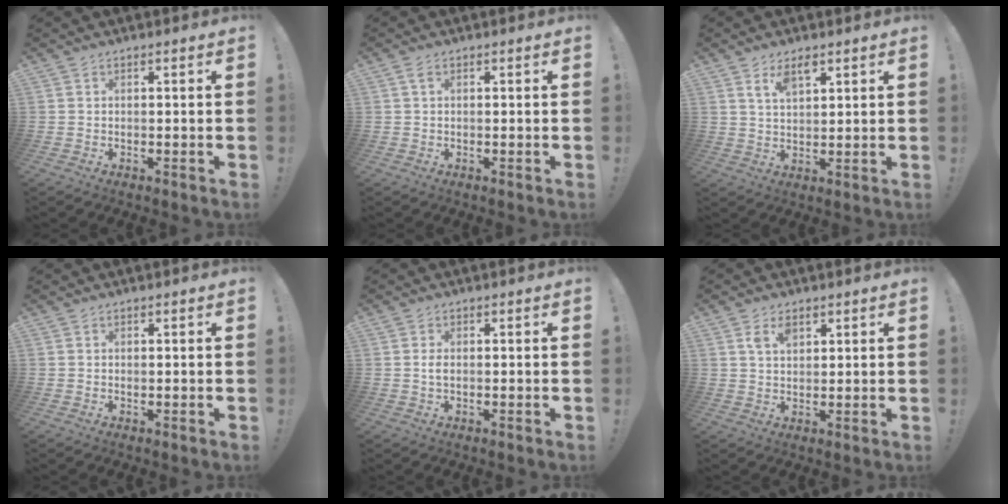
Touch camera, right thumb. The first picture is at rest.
{"total": 1.6, "force": [0.5, 0.7, 1.3], "torque": [-0.028, 0.004, 0.009]}
{"total": 5.2, "force": [3.5, 2.0, 3.2], "torque": [-0.056, -0.017, 0.061]}
{"total": 0.0}
{"total": 1.5, "force": [0.0, 0.8, 1.3], "torque": [-0.023, 0.003, -0.001]}
{"total": 4.7, "force": [2.9, 2.5, 2.7], "torque": [-0.044, -0.011, 0.052]}